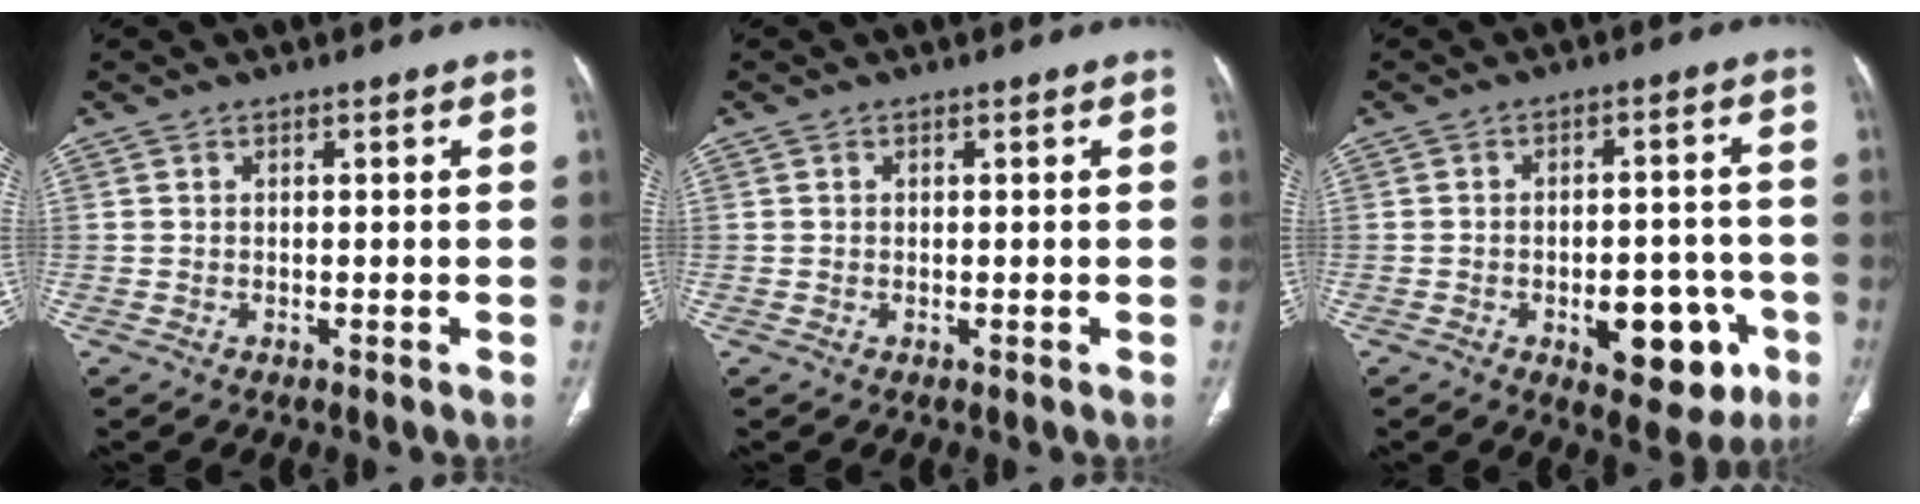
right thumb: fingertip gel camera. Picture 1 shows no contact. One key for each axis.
{"total": 0.0}
{"total": 12.5, "fx": -4.8, "fy": 6.5, "fz": 9.5, "tx": -0.088, "ty": 0.027, "tz": -0.054}